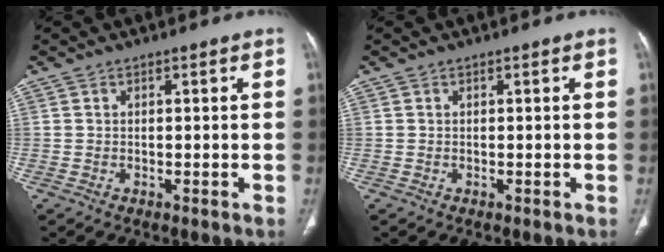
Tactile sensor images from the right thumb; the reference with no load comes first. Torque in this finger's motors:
{"motor_torque": [0.03, 0.05, -0.04, 0.04, 0.01]}